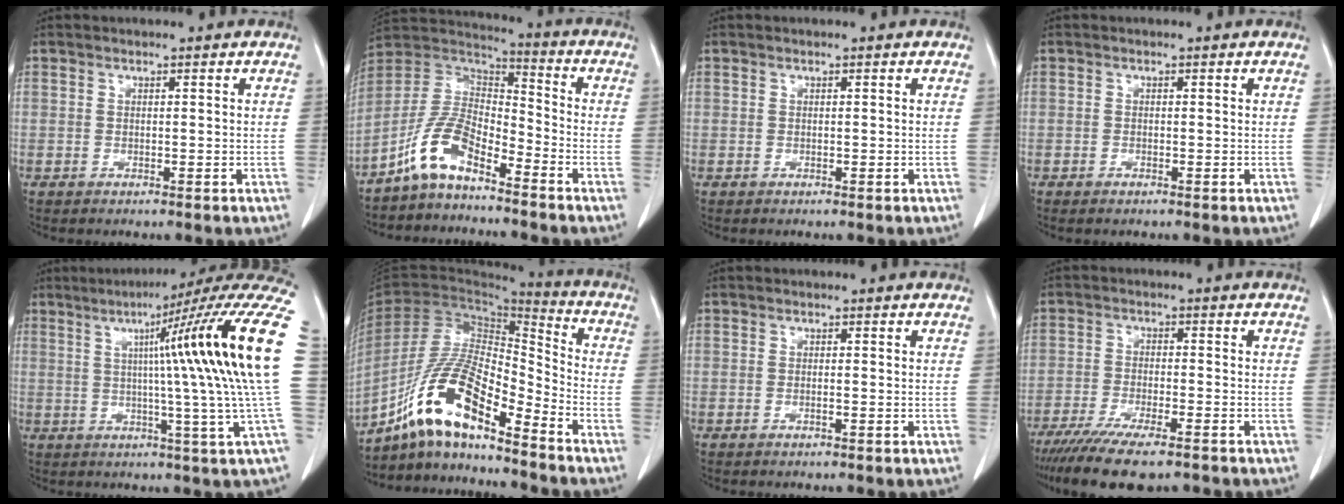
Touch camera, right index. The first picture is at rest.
{"total": 9.6, "force": [-6.6, 3.4, 6.1], "torque": [-0.141, 0.021, -0.135]}
{"total": 0.0}
{"total": 0.8, "force": [-0.6, 0.2, 0.5], "torque": [-0.008, -0.001, -0.008]}
{"total": 21.1, "force": [3.8, -3.2, 20.5], "torque": [-0.210, 0.015, 0.041]}
{"total": 15.1, "force": [-10.4, 3.0, 10.6], "torque": [-0.205, 0.010, -0.190]}
{"total": 0.6, "force": [-0.3, 0.0, 0.5], "torque": [-0.010, 0.001, -0.005]}
{"total": 12.7, "force": [-9.9, 2.2, 7.7], "torque": [-0.126, -0.027, -0.159]}